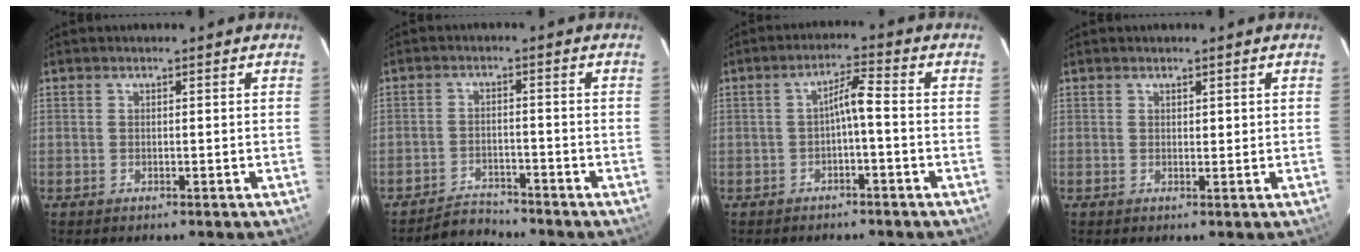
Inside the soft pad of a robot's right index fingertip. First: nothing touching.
{"total": 3.3, "force": [-3.2, 0.8, -0.5], "torque": [0.005, -0.008, -0.054]}
{"total": 3.9, "force": [-0.8, 0.3, 3.8], "torque": [-0.061, 0.015, -0.013]}
{"total": 0.8, "force": [0.4, 0.4, 0.5], "torque": [-0.004, 0.000, 0.006]}